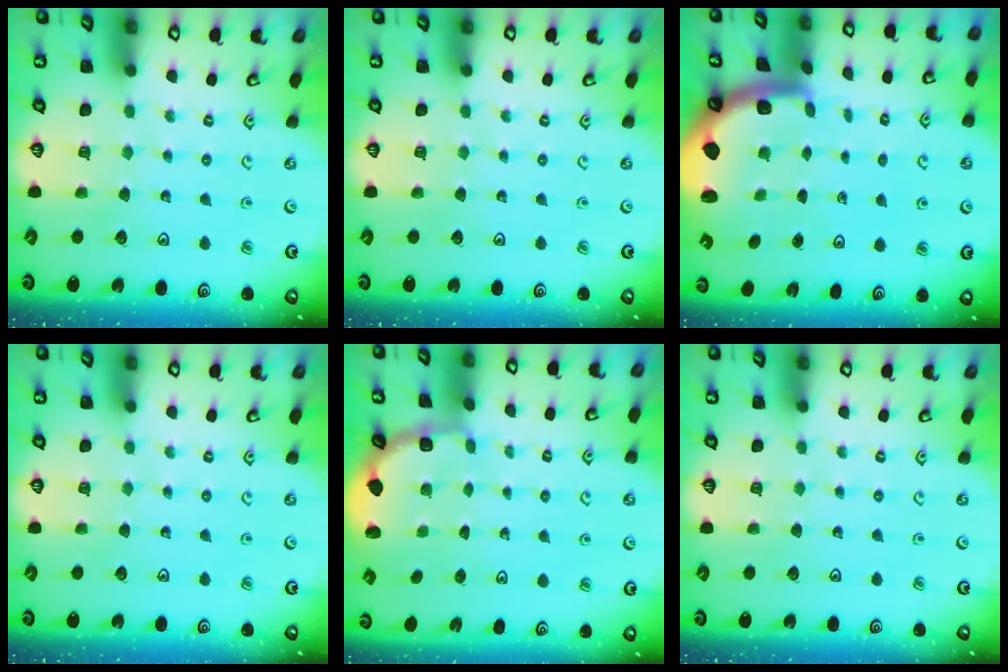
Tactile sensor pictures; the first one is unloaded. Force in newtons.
{"total": 0.0}
{"total": 2.6, "press": 2.6, "slide": 0.6}
{"total": 0.0}
{"total": 1.8, "press": 1.6, "slide": 0.7}
{"total": 0.0}